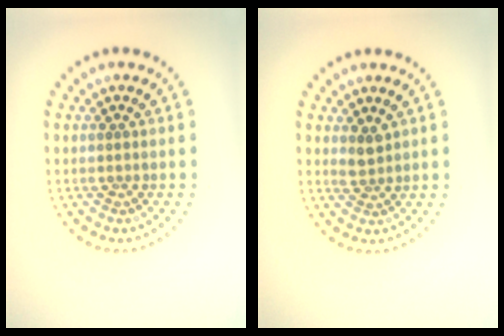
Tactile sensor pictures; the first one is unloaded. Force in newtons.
{"total": 1.4, "press": 1.1, "slide": 0.9}